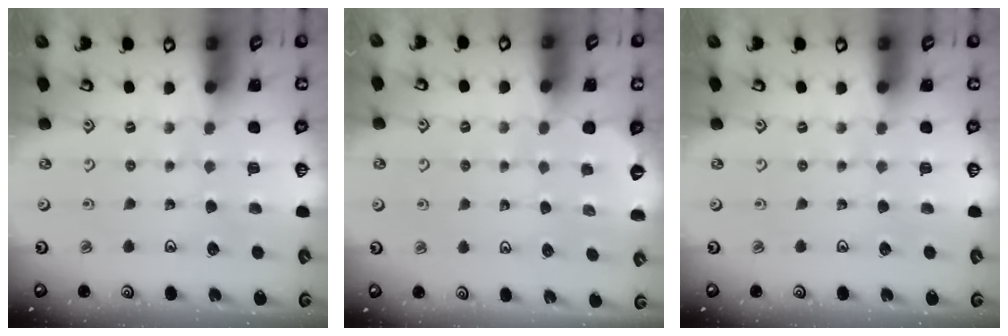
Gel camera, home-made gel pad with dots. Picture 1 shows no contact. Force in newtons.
{"total": 1.9, "press": 0.5, "slide": 1.9}
{"total": 0.0}